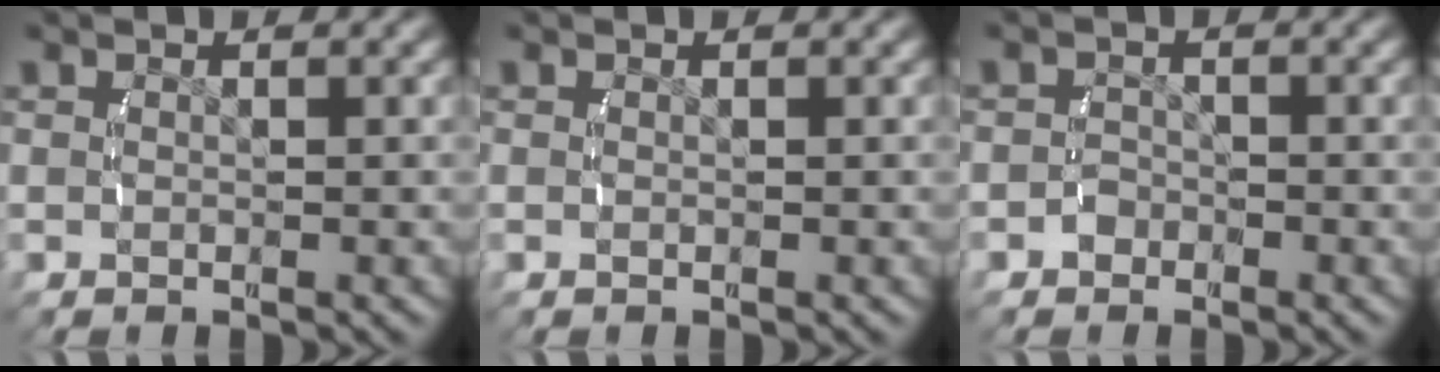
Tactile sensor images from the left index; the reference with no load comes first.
{"total": 0.0}
{"total": 1.2, "force": [-1.0, 0.6, -0.1], "torque": [0.003, -0.009, -0.015]}